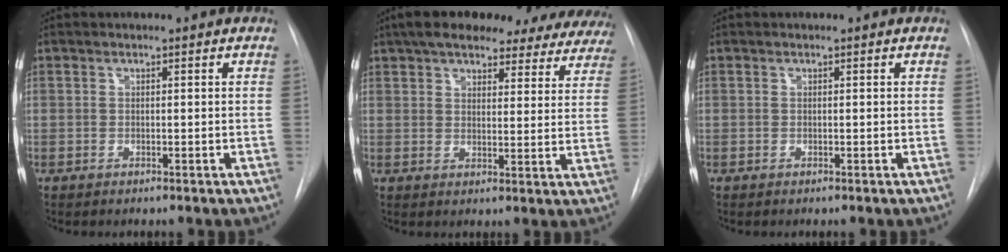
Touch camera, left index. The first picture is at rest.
{"total": 26.8, "force": [22.7, 7.8, 11.9], "torque": [-0.190, 0.016, 0.271]}
{"total": 0.0}